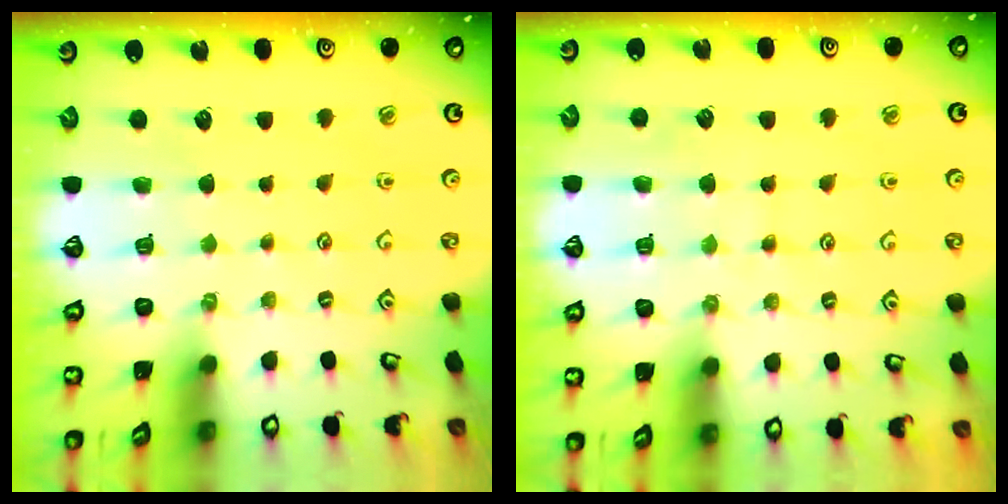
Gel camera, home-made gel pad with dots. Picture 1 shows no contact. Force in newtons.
{"total": 7.1, "press": 7.1, "slide": 0.5}